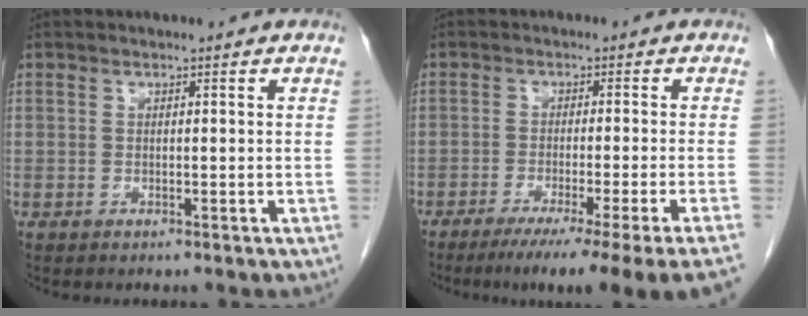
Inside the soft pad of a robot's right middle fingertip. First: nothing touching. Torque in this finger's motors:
{"motor_torque": [0.43, -0.41, 0.15, 0.06]}